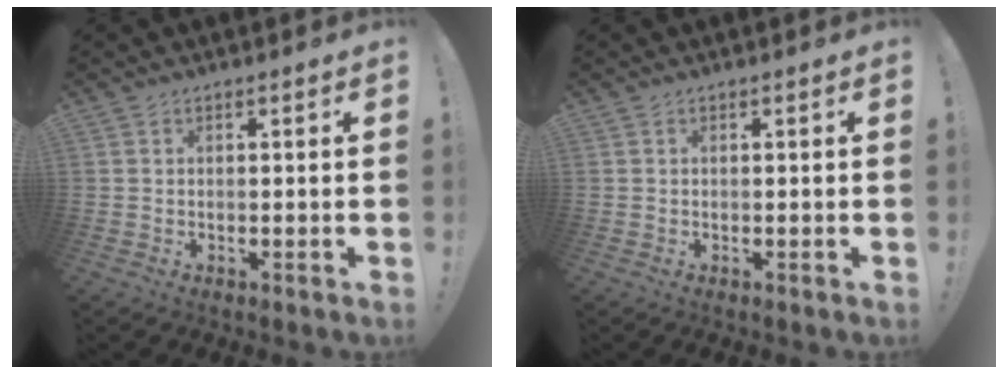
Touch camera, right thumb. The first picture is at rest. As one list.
[{"total": 0.0}]